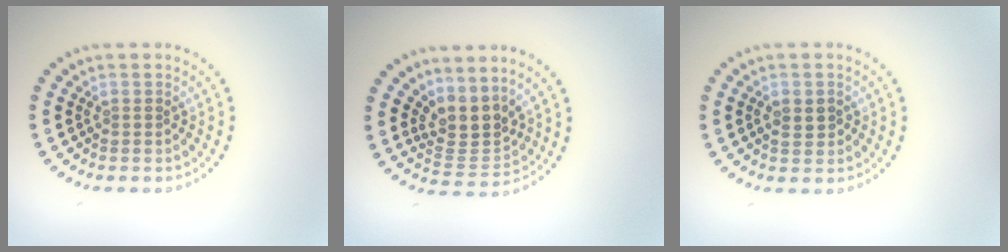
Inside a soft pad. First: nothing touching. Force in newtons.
{"total": 3.5, "press": 2.6, "slide": 2.3}
{"total": 1.3, "press": 1.3, "slide": 0.1}